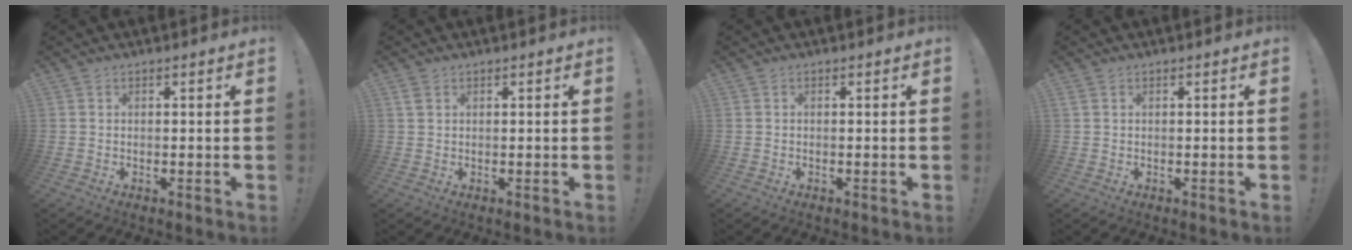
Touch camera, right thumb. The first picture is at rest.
{"total": 2.2, "force": [1.2, 1.4, 1.2], "torque": [-0.016, 0.000, 0.021]}
{"total": 0.0}
{"total": 0.6, "force": [0.3, 0.3, 0.5], "torque": [-0.009, 0.001, 0.006]}